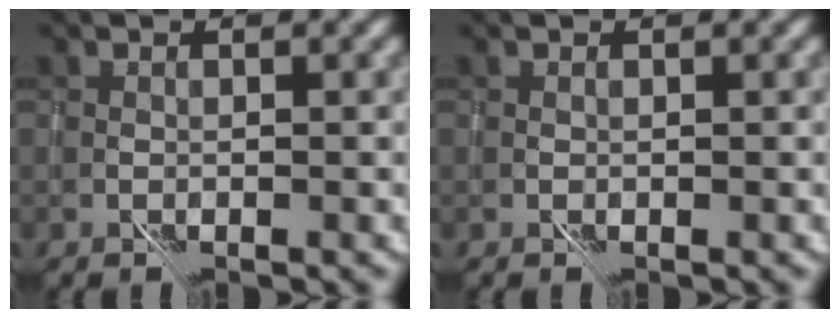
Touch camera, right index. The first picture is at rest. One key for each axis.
{"total": 0.0}